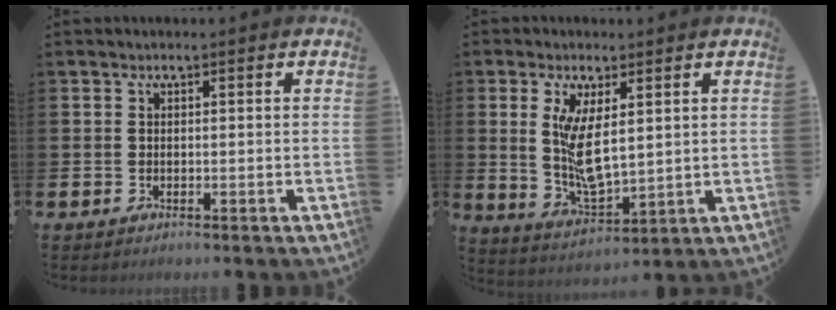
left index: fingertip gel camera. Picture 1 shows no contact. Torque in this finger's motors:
{"motor_torque": [2.13, 0.01, 1.05, 0.21]}